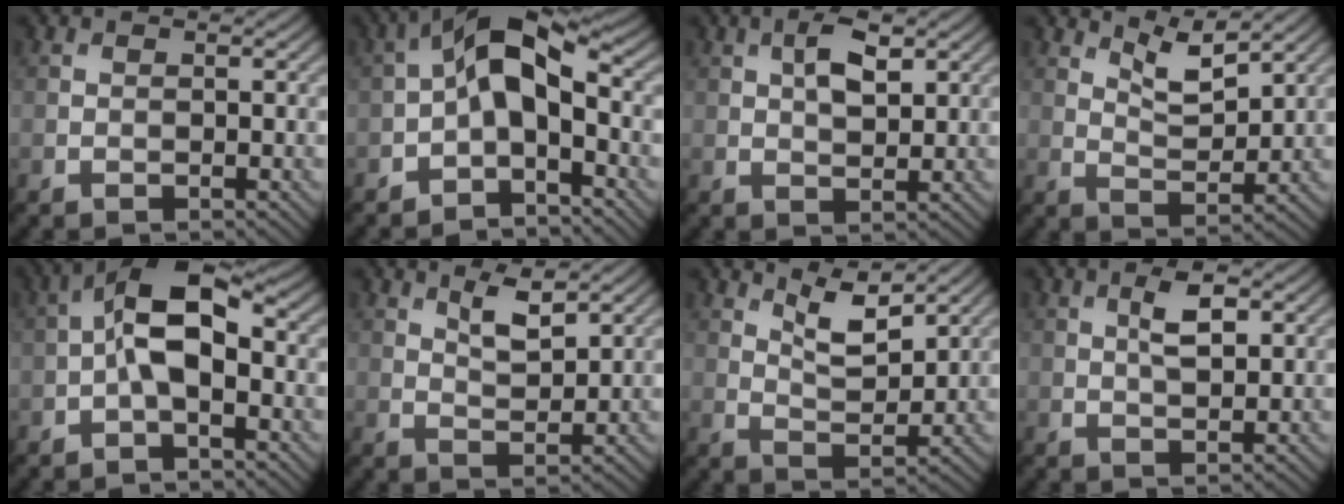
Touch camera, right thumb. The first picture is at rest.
{"total": 8.1, "force": [-1.0, 4.1, 7.0], "torque": [-0.126, 0.021, -0.030]}
{"total": 4.4, "force": [1.7, 1.9, 3.6], "torque": [-0.071, 0.002, 0.030]}
{"total": 5.2, "force": [3.8, 1.5, 3.3], "torque": [-0.071, -0.008, 0.073]}
{"total": 7.4, "force": [-0.7, 3.2, 6.6], "torque": [-0.126, 0.019, -0.023]}
{"total": 3.9, "force": [2.5, 1.2, 2.8], "torque": [-0.062, -0.006, 0.048]}
{"total": 5.6, "force": [3.8, 1.7, 3.8], "torque": [-0.079, -0.008, 0.072]}
{"total": 3.8, "force": [1.3, 1.4, 3.2], "torque": [-0.063, 0.001, 0.025]}